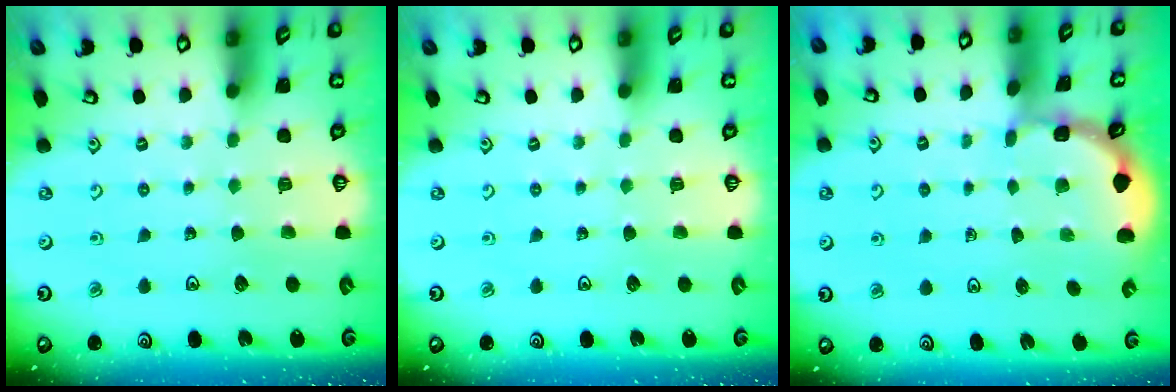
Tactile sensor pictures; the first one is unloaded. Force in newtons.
{"total": 0.0}
{"total": 1.7, "press": 1.7, "slide": 0.1}